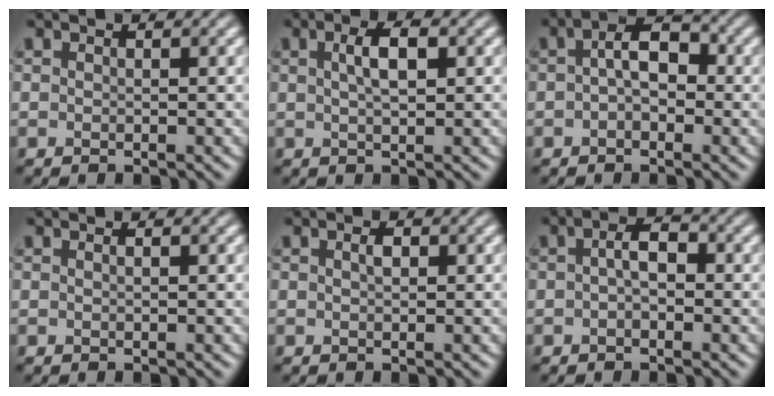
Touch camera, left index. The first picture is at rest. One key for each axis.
{"total": 2.9, "fx": 0.8, "fy": 1.0, "fz": 2.6, "tx": -0.047, "ty": 0.007, "tz": 0.014}
{"total": 3.6, "fx": 0.0, "fy": 2.1, "fz": 3.0, "tx": -0.049, "ty": 0.008, "tz": -0.010}
{"total": 0.0}
{"total": 0.9, "fx": 0.2, "fy": 0.4, "fz": 0.7, "tx": -0.013, "ty": 0.002, "tz": 0.004}
{"total": 2.4, "fx": -0.1, "fy": 1.2, "fz": 2.1, "tx": -0.036, "ty": 0.007, "tz": -0.007}